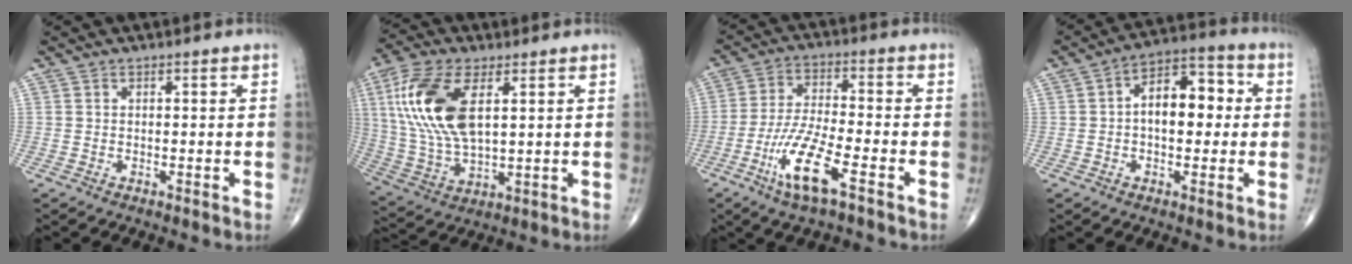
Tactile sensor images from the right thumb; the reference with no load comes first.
{"total": 16.9, "force": [4.7, 8.0, 14.2], "torque": [-0.302, -0.008, 0.093]}
{"total": 11.2, "force": [-5.6, 2.3, 9.5], "torque": [-0.202, 0.017, -0.107]}
{"total": 10.8, "force": [0.6, 6.4, 8.7], "torque": [-0.108, 0.030, 0.000]}